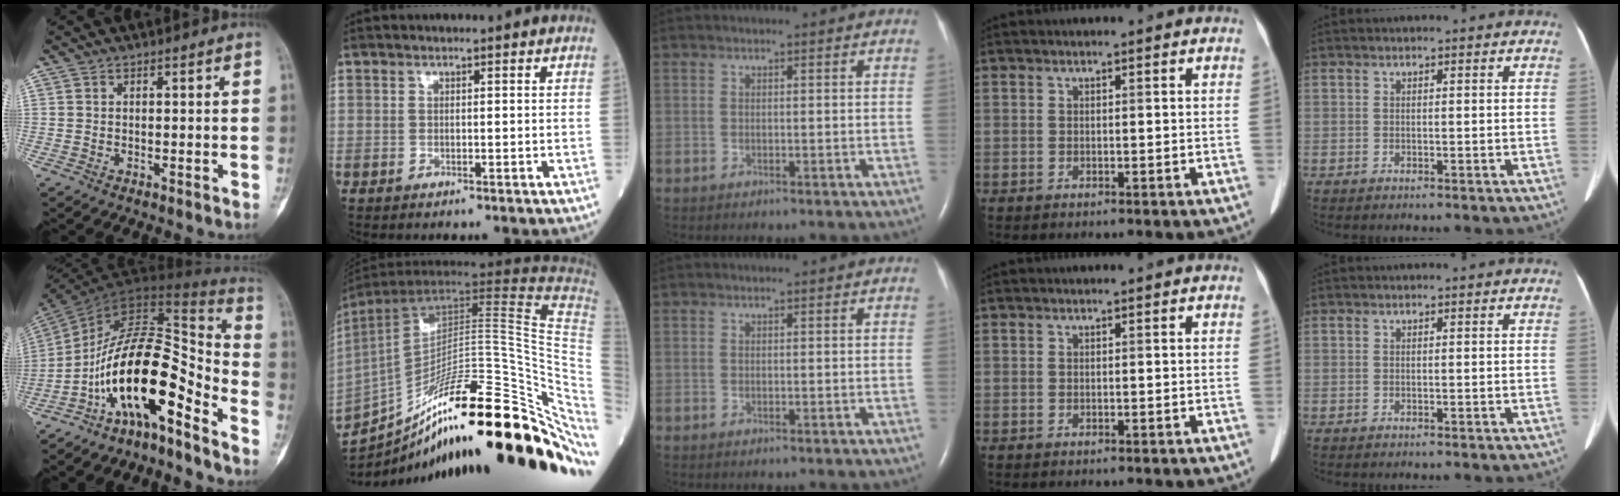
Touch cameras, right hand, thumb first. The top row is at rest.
{"thumb": {"total": 18.2, "force": [-10.6, 6.2, 13.5], "torque": [-0.214, 0.125, -0.183]}, "index": {"total": 37.1, "force": [-21.6, 8.1, 29.1], "torque": [-0.429, -0.005, -0.326]}}